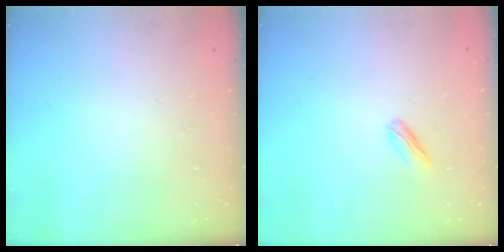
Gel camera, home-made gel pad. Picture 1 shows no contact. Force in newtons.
{"total": 2.8, "press": 2.7, "slide": 0.6}